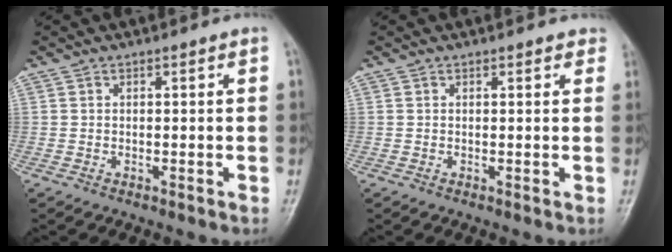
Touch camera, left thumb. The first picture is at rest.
{"total": 1.7, "force": [1.3, 0.9, 0.5], "torque": [0.013, -0.002, 0.006]}